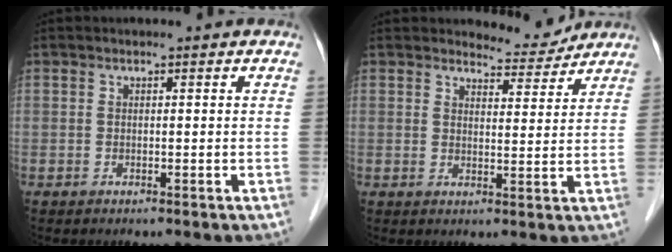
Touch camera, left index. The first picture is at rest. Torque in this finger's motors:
{"motor_torque": [0.50, -0.24, 0.02, 0.00]}